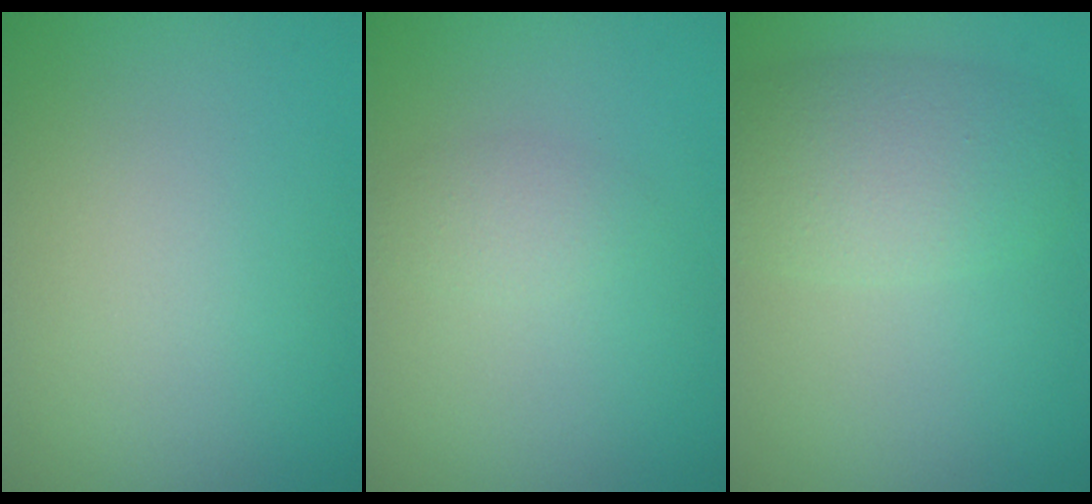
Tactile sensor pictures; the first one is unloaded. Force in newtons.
{"total": 1.4, "press": 1.4, "slide": 0.0}
{"total": 4.9, "press": 4.9, "slide": 0.5}